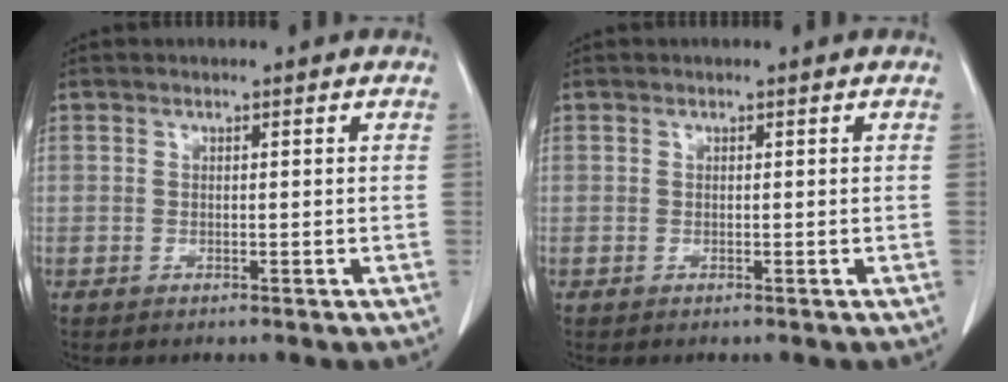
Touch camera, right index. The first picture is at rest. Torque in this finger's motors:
{"motor_torque": [0.04, -0.01, 0.02, 0.01]}